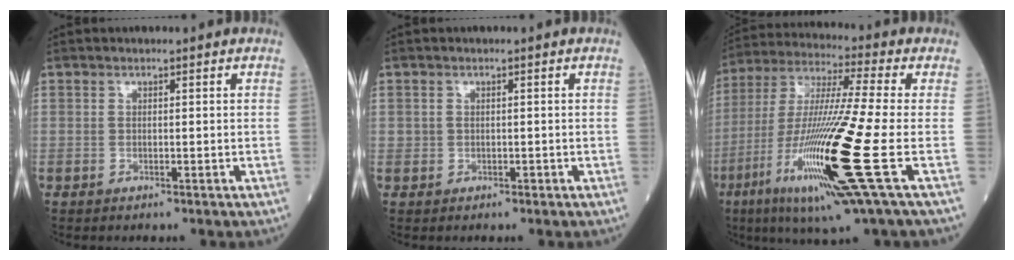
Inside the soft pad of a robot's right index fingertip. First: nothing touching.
{"total": 0.9, "force": [0.0, 0.8, 0.4], "torque": [-0.010, 0.001, 0.003]}
{"total": 20.5, "force": [-6.7, -0.5, 19.3], "torque": [-0.399, -0.039, -0.133]}